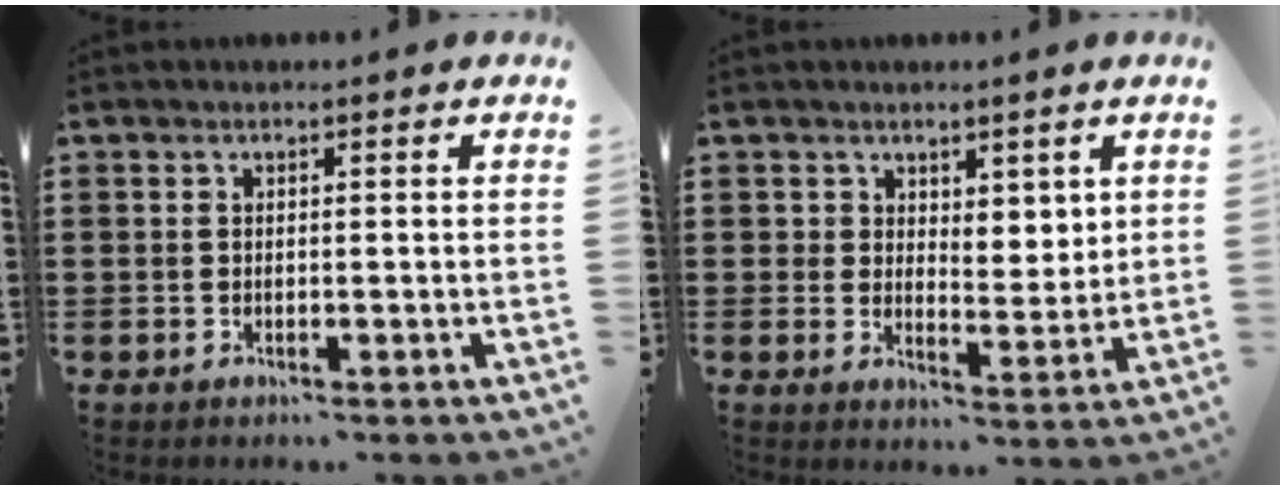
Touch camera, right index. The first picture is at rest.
{"total": 4.2, "force": [3.0, 2.8, 0.6], "torque": [-0.017, 0.004, 0.054]}